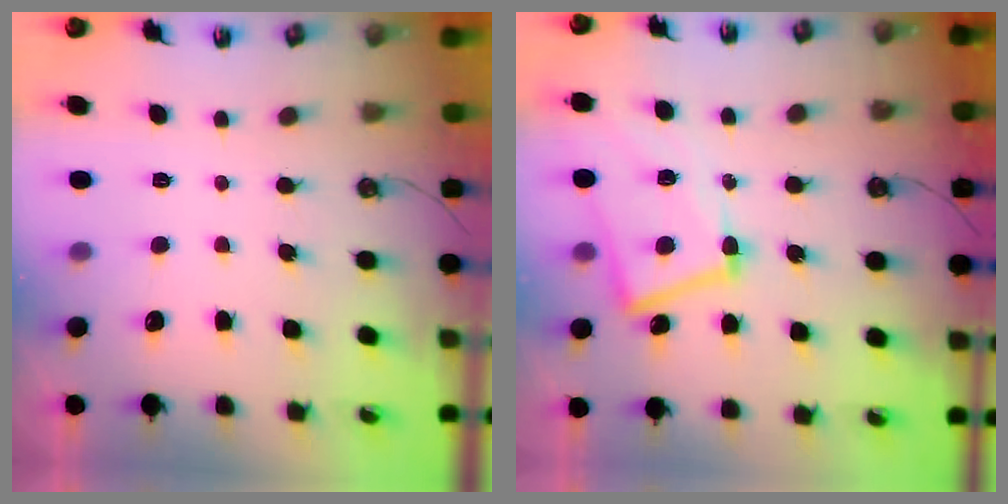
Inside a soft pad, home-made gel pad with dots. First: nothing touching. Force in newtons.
{"total": 9.5, "press": 9.3, "slide": 2.2}